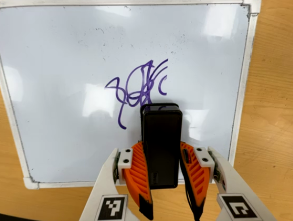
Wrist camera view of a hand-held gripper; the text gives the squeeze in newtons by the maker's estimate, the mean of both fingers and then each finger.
{"total": 7.6, "left": 5.8, "right": 9.4}